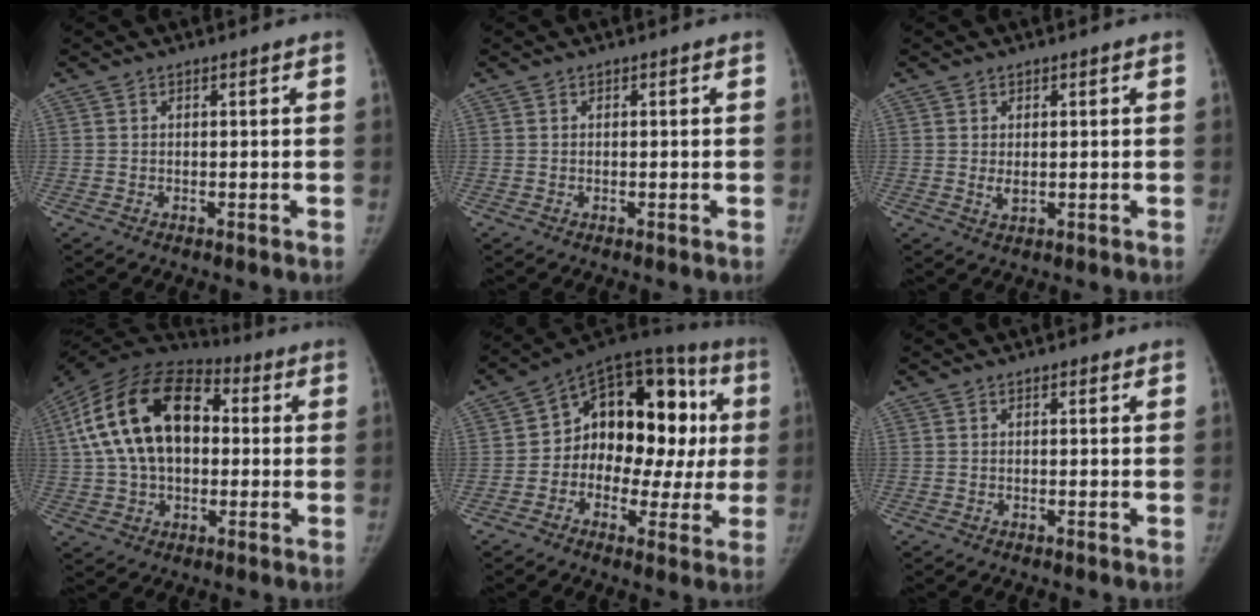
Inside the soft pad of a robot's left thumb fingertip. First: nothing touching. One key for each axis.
{"total": 0.0}
{"total": 2.5, "fx": 0.3, "fy": 1.6, "fz": 1.9, "tx": -0.028, "ty": -0.008, "tz": 0.010}
{"total": 22.5, "fx": 3.2, "fy": 14.4, "fz": 17.0, "tx": -0.315, "ty": 0.025, "tz": 0.047}
{"total": 21.9, "fx": 1.3, "fy": 13.9, "fz": 16.8, "tx": -0.179, "ty": 0.051, "tz": 0.012}
{"total": 0.7, "fx": 0.4, "fy": 0.5, "fz": 0.3, "tx": 0.000, "ty": -0.001, "tz": 0.001}